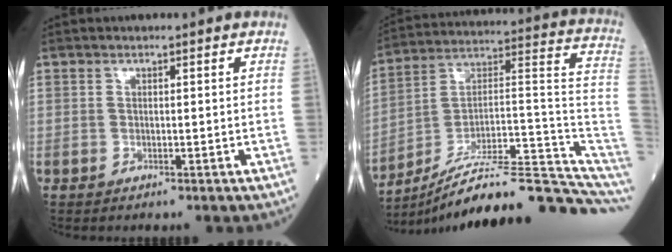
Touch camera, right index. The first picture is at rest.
{"total": 23.1, "force": [-18.7, 1.4, 13.5], "torque": [-0.126, 0.053, -0.281]}